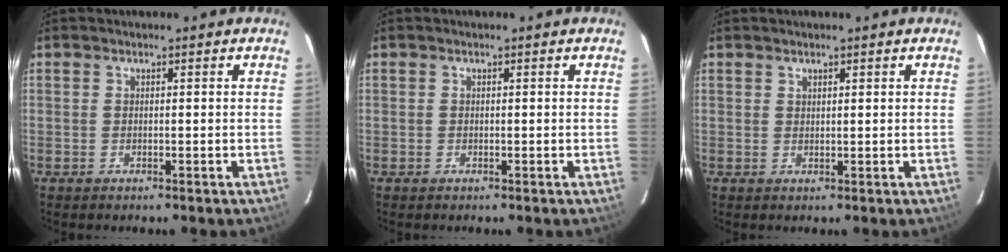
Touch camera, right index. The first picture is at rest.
{"total": 0.0}
{"total": 0.9, "force": [0.8, 0.3, 0.4], "torque": [-0.006, 0.001, 0.015]}